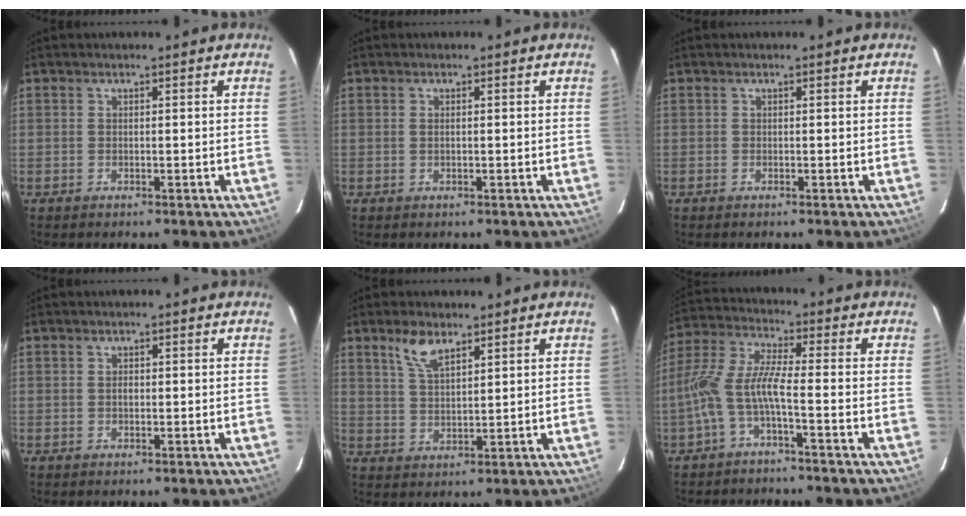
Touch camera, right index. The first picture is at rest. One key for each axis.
{"total": 0.6, "fx": 0.2, "fy": 0.3, "fz": 0.5, "tx": -0.009, "ty": 0.000, "tz": 0.003}
{"total": 0.0}
{"total": 0.7, "fx": 0.0, "fy": 0.6, "fz": 0.4, "tx": -0.005, "ty": 0.002, "tz": 0.000}
{"total": 5.6, "fx": 3.8, "fy": 2.2, "fz": 3.5, "tx": -0.067, "ty": 0.005, "tz": 0.078}
{"total": 7.5, "fx": -3.1, "fy": 0.6, "fz": 6.8, "tx": -0.166, "ty": 0.010, "tz": -0.062}